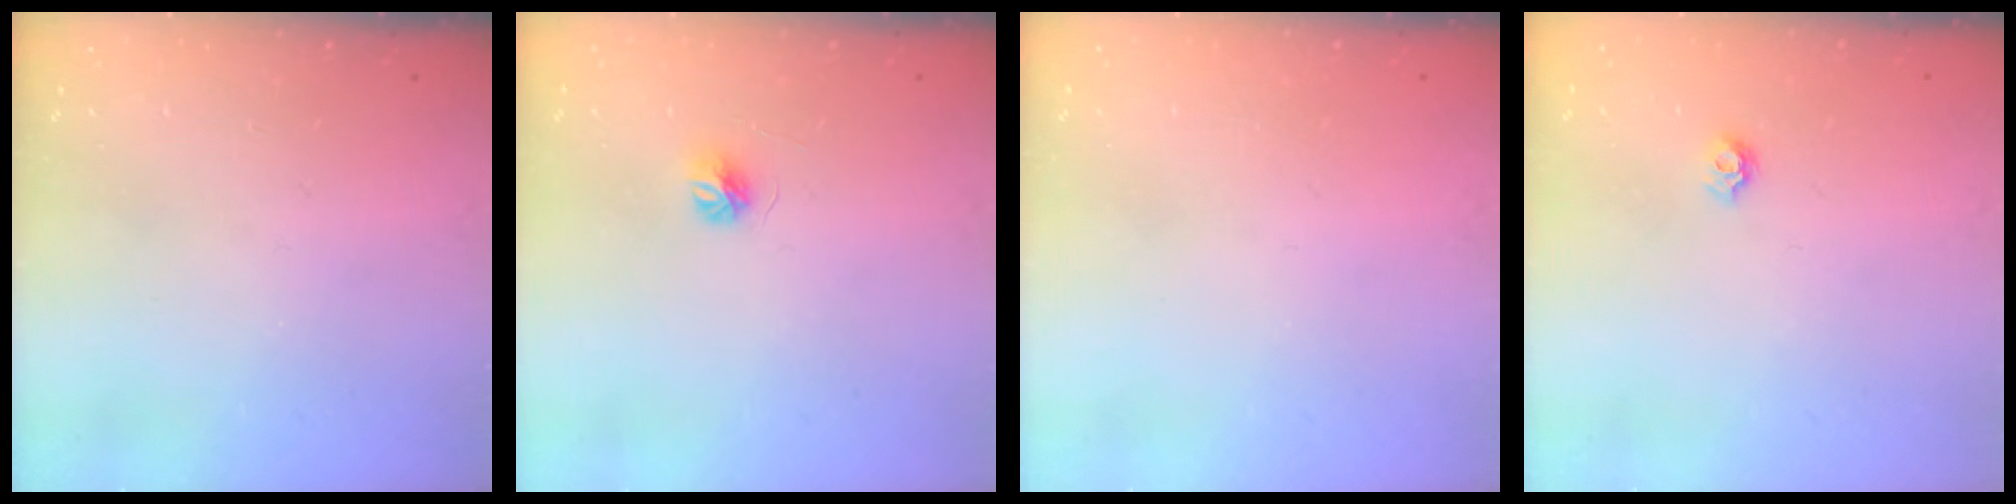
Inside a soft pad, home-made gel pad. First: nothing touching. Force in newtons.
{"total": 4.5, "press": 4.5, "slide": 0.4}
{"total": 0.7, "press": 0.7, "slide": 0.3}
{"total": 5.9, "press": 5.8, "slide": 0.7}